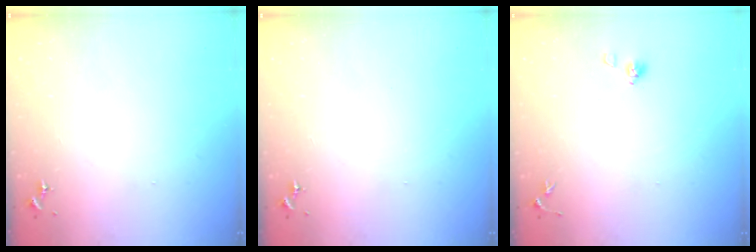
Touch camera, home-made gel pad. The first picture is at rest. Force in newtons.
{"total": 0.0}
{"total": 3.8, "press": 3.4, "slide": 1.7}